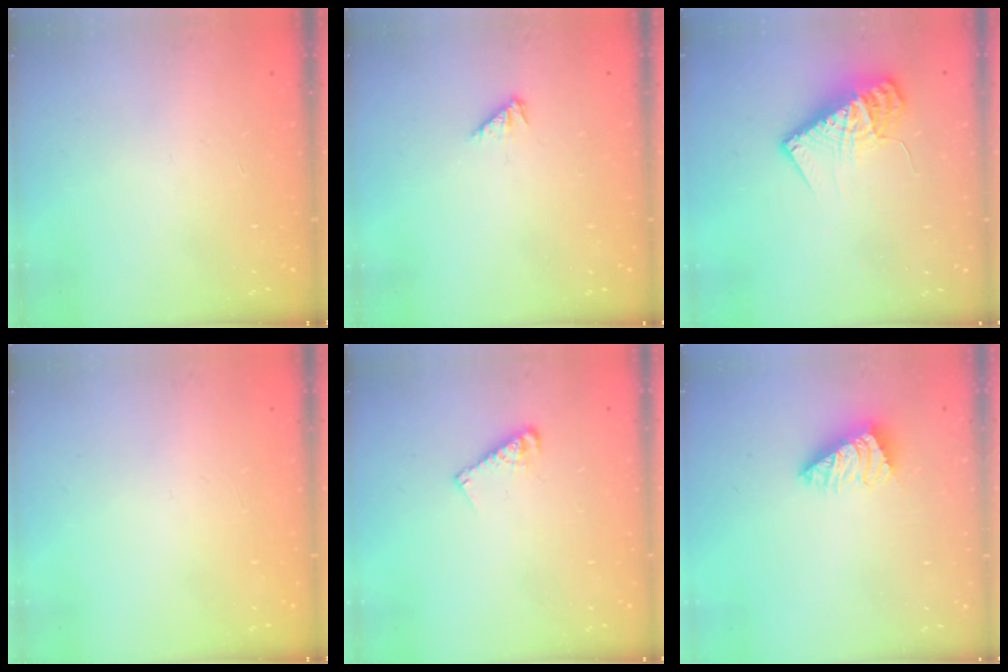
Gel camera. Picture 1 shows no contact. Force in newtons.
{"total": 2.6, "press": 2.5, "slide": 0.6}
{"total": 13.0, "press": 12.9, "slide": 1.3}
{"total": 0.0}
{"total": 6.4, "press": 6.4, "slide": 0.3}
{"total": 2.1, "press": 2.1, "slide": 0.5}